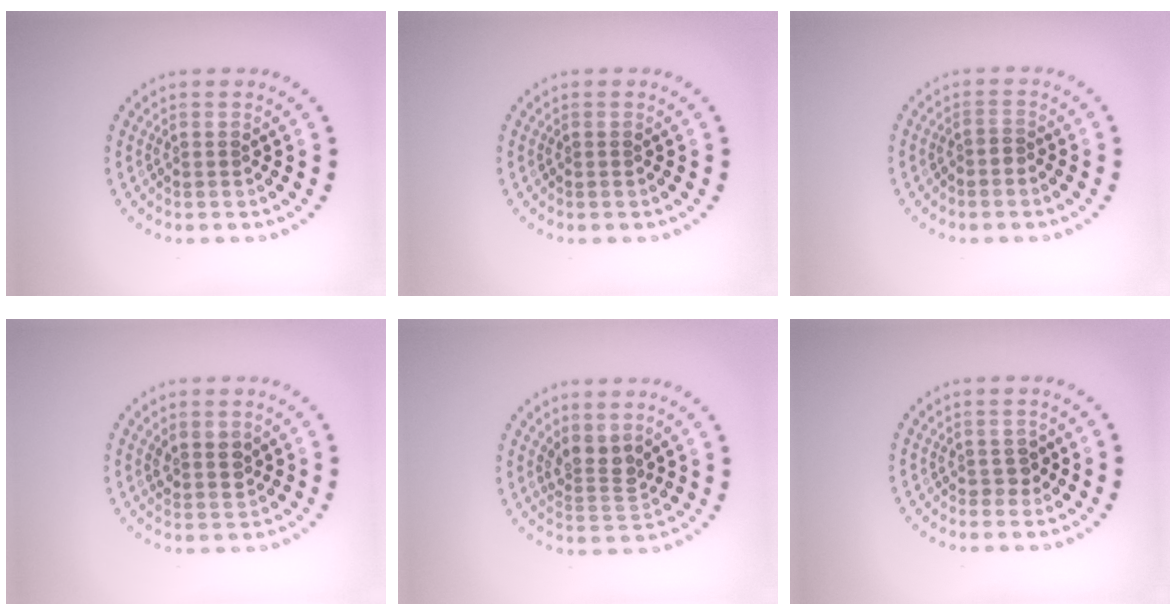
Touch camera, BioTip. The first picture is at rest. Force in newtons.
{"total": 0.0}
{"total": 0.7, "press": 0.4, "slide": 0.6}
{"total": 1.9, "press": 1.7, "slide": 1.0}
{"total": 2.5, "press": 1.9, "slide": 1.7}
{"total": 1.1, "press": 1.0, "slide": 0.5}